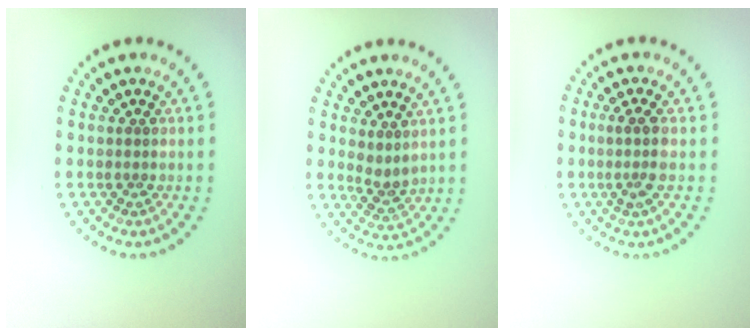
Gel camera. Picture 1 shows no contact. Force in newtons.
{"total": 1.9, "press": 1.4, "slide": 1.2}
{"total": 2.0, "press": 1.6, "slide": 1.2}